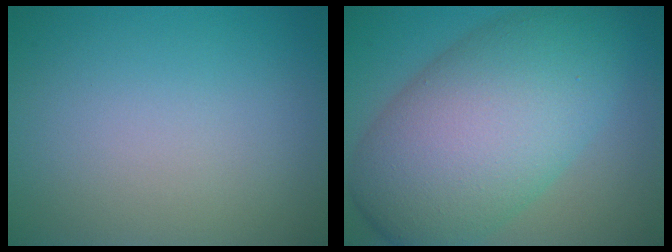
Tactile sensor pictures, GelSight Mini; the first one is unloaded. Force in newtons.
{"total": 12.2, "press": 12.2, "slide": 0.3}